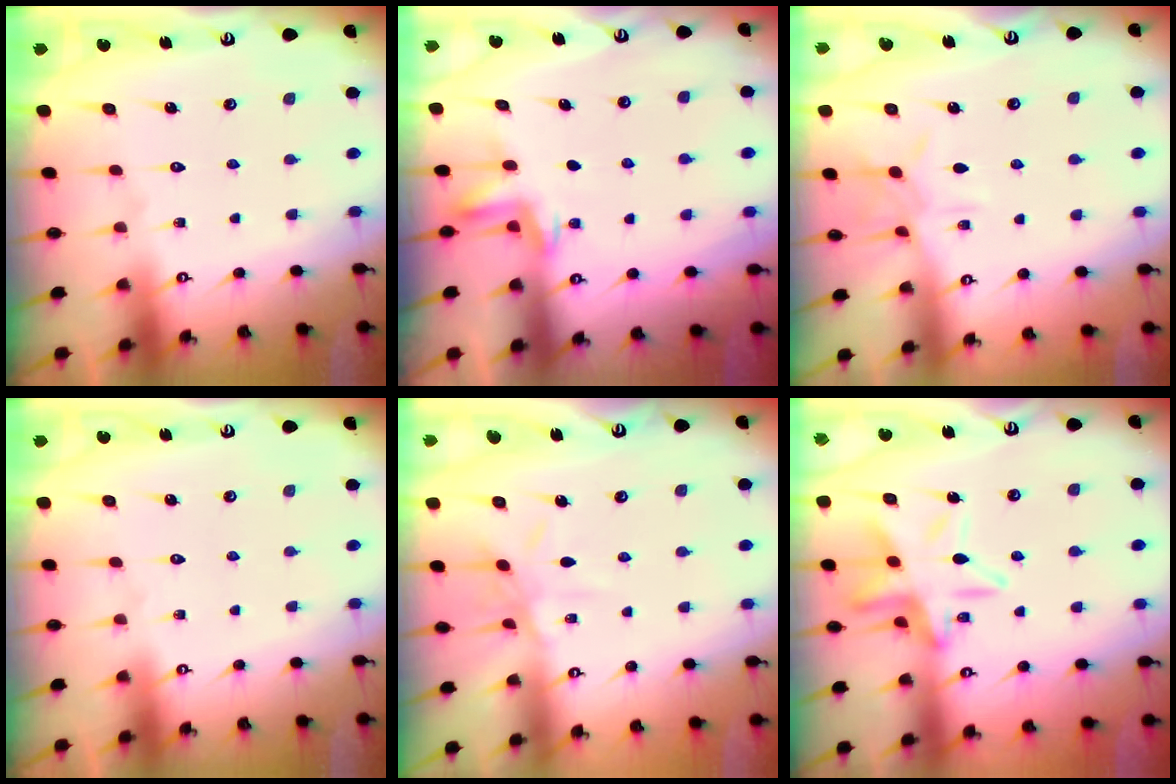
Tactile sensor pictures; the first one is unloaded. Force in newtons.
{"total": 3.1, "press": 3.0, "slide": 0.4}
{"total": 6.8, "press": 6.8, "slide": 0.3}
{"total": 0.0}
{"total": 7.1, "press": 7.1, "slide": 0.6}
{"total": 13.9, "press": 13.9, "slide": 1.5}